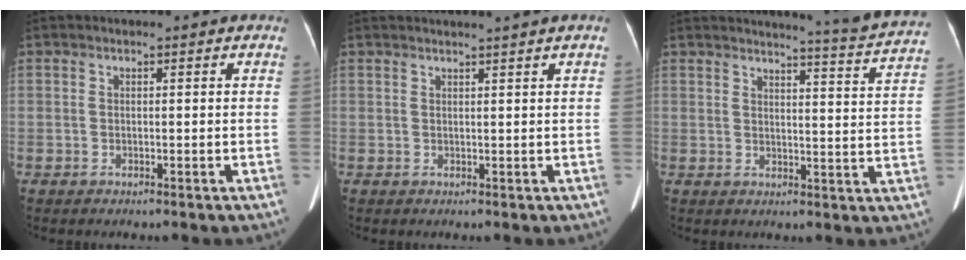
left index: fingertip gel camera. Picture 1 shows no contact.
{"total": 2.7, "force": [2.2, -0.9, 1.2], "torque": [-0.016, 0.007, 0.036]}
{"total": 11.8, "force": [11.3, -1.9, 2.6], "torque": [-0.047, -0.067, 0.124]}